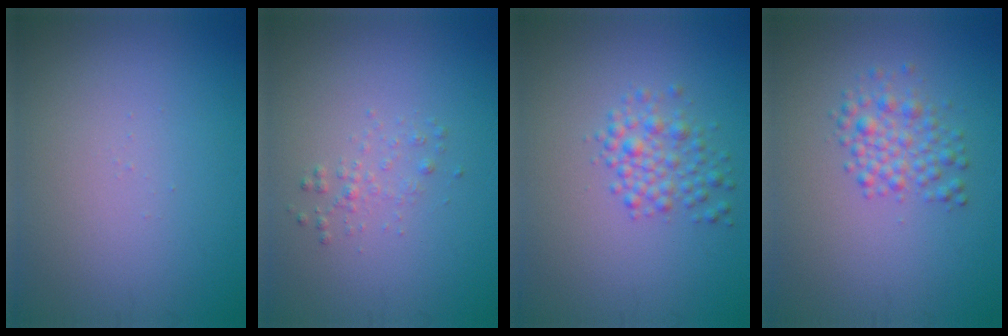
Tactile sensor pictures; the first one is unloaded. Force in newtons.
{"total": 1.1, "press": 1.1, "slide": 0.0}
{"total": 2.6, "press": 2.6, "slide": 0.1}
{"total": 2.7, "press": 2.7, "slide": 0.1}